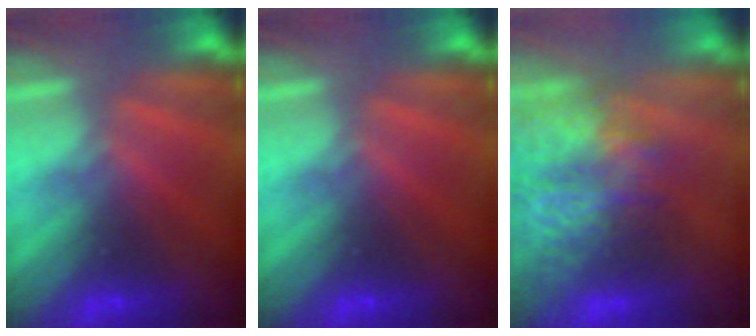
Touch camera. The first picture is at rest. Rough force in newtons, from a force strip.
{"total": 0.0}
{"total": 10.8}